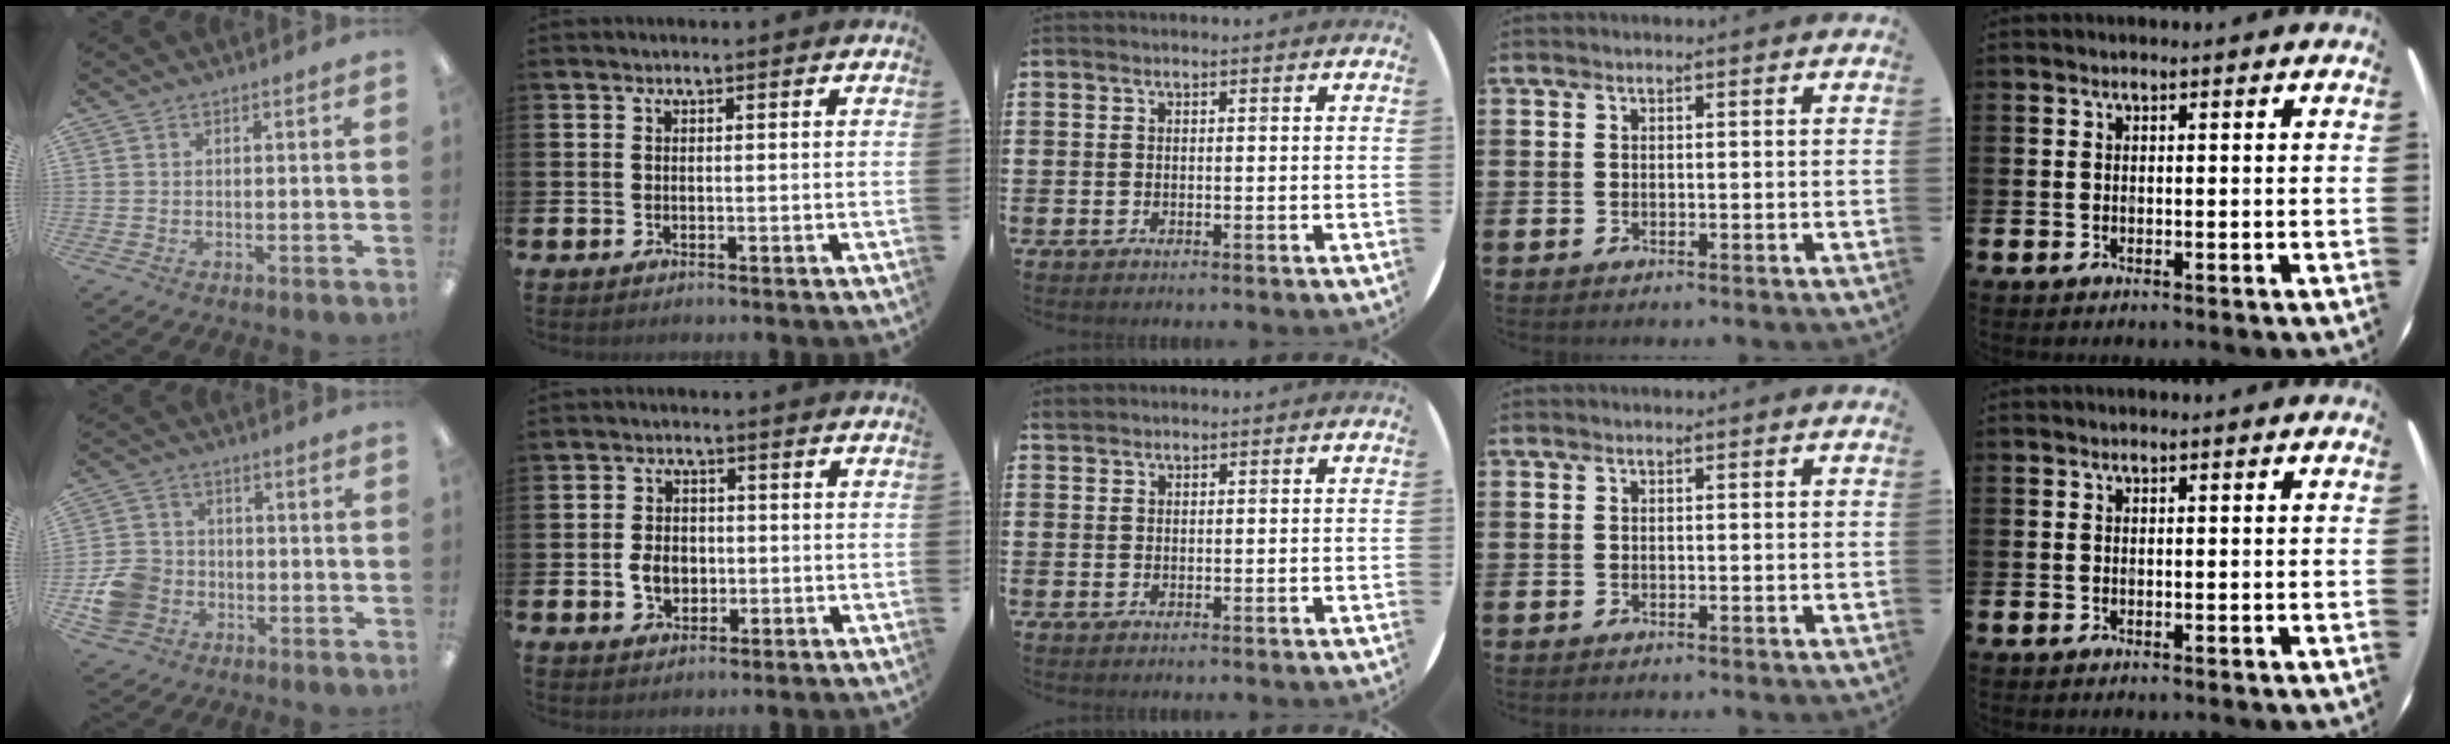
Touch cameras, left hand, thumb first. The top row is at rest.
{"thumb": {"total": 9.0, "force": [-3.1, 7.7, 3.5], "torque": [-0.077, 0.030, -0.053]}, "index": {"total": 4.1, "force": [-0.8, 3.2, 2.4], "torque": [-0.033, 0.001, -0.021]}, "middle": {"total": 0.8, "force": [0.8, 0.1, -0.2], "torque": [0.003, 0.002, 0.015]}}